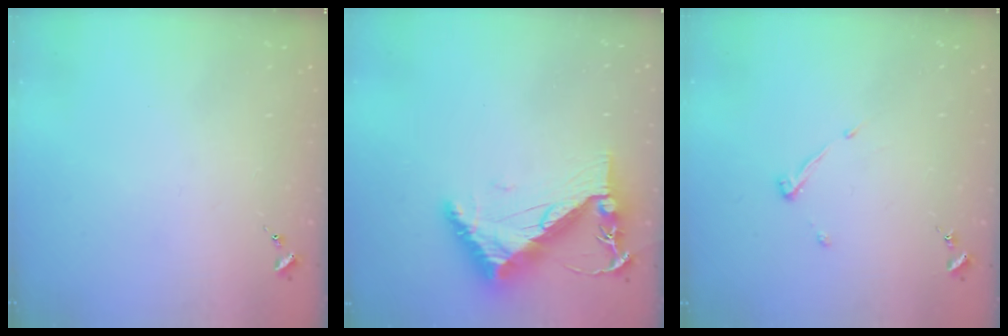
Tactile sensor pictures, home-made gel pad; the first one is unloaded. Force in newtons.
{"total": 9.0, "press": 8.9, "slide": 0.6}
{"total": 3.9, "press": 3.9, "slide": 0.6}